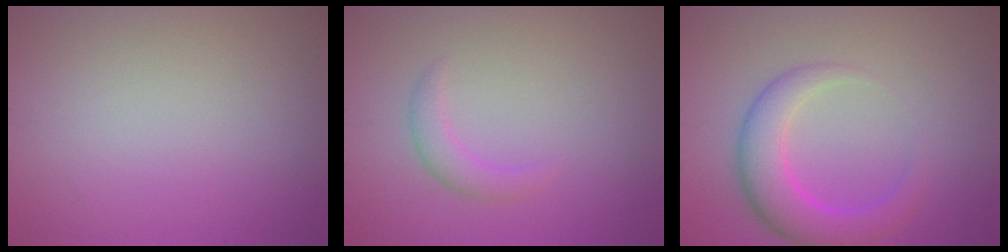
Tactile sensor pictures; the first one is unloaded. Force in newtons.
{"total": 1.7, "press": 1.7, "slide": 0.2}
{"total": 4.7, "press": 4.7, "slide": 0.4}